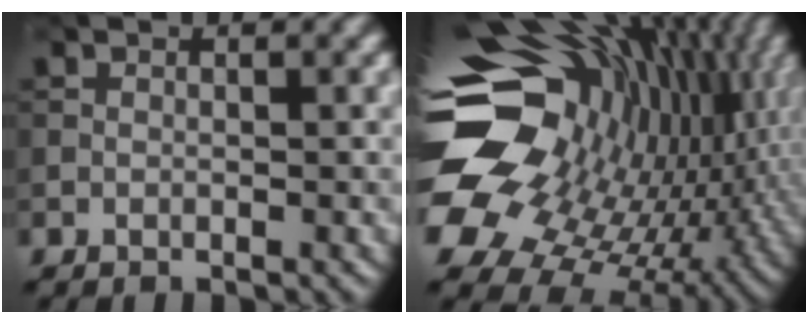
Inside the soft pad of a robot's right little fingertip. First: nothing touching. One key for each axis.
{"total": 19.3, "fx": 1.6, "fy": 14.4, "fz": 12.8, "tx": -0.243, "ty": -0.027, "tz": 0.055}